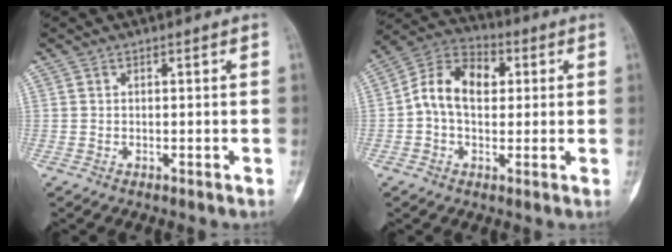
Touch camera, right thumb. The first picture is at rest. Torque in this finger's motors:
{"motor_torque": [1.39, 1.48, 0.06, -0.02, 0.06]}